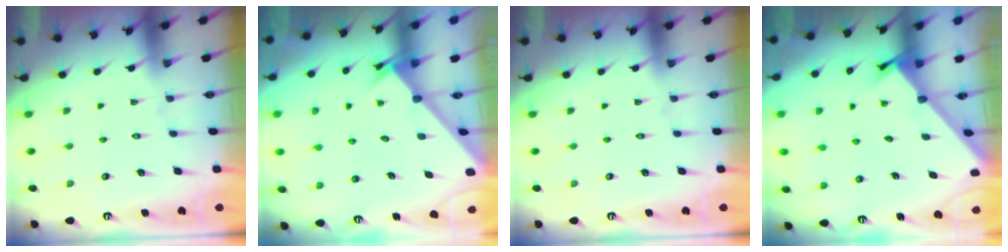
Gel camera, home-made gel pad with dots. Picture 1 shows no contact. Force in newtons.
{"total": 2.4, "press": 2.4, "slide": 0.2}
{"total": 0.0}
{"total": 2.1, "press": 2.1, "slide": 0.2}